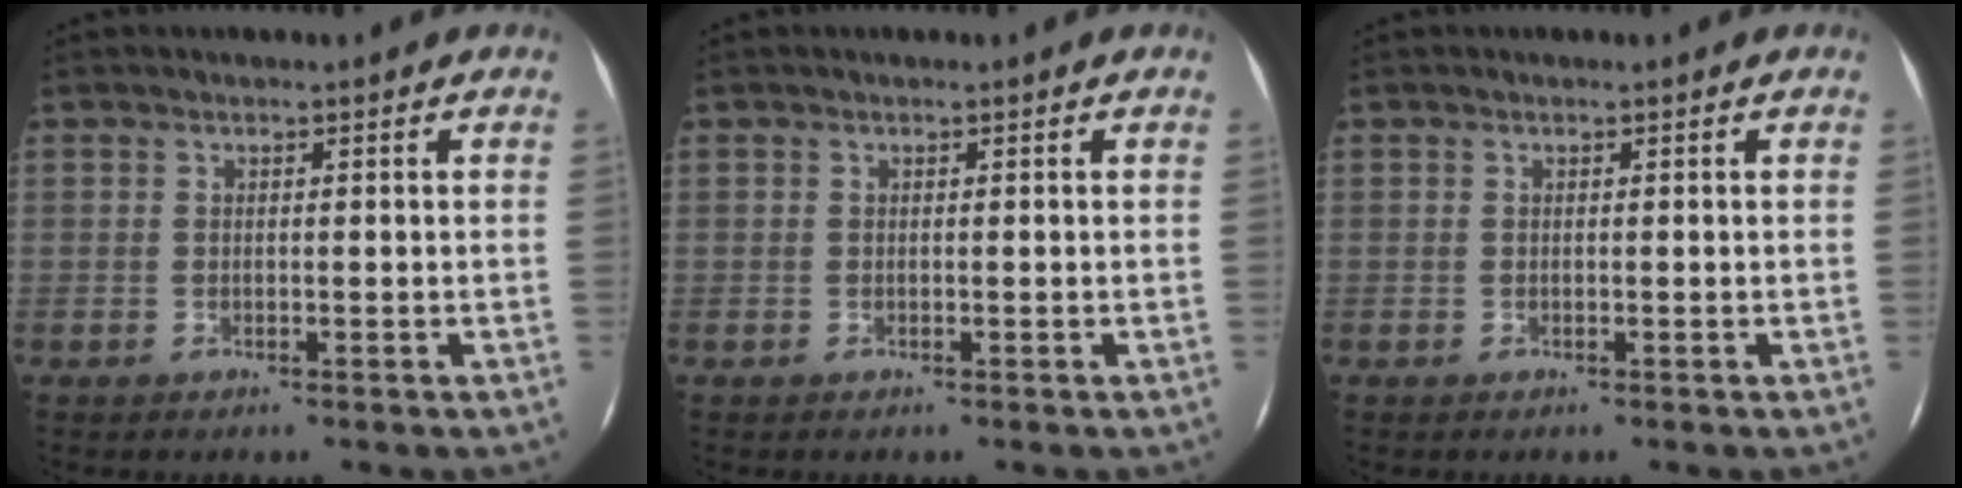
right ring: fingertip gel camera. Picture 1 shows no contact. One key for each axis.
{"total": 0.0}
{"total": 0.0}